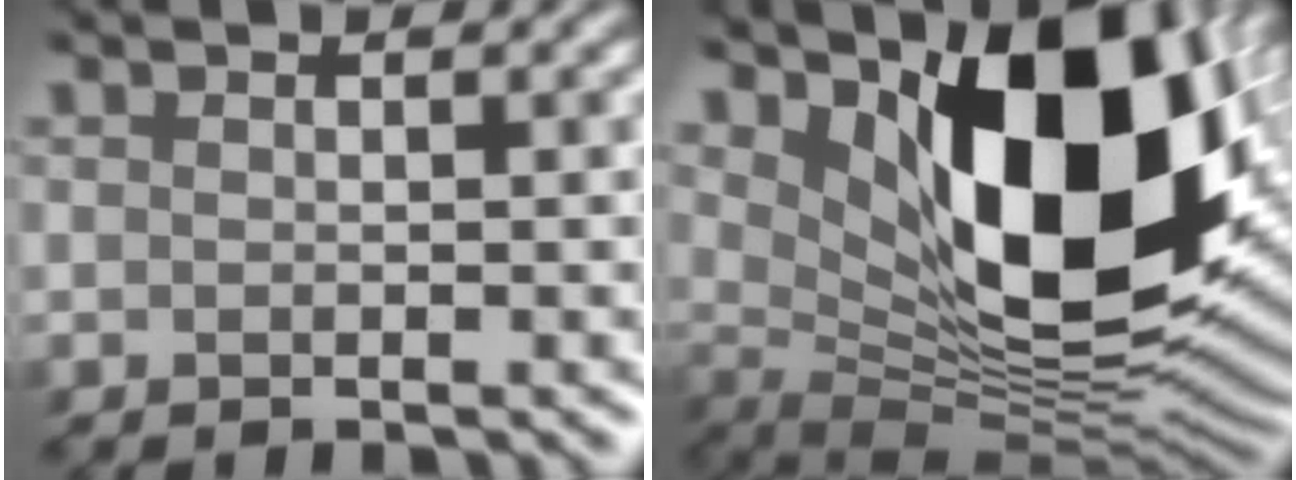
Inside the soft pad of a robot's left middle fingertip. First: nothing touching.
{"total": 13.9, "force": [4.6, 6.4, 11.5], "torque": [-0.167, -0.019, 0.082]}